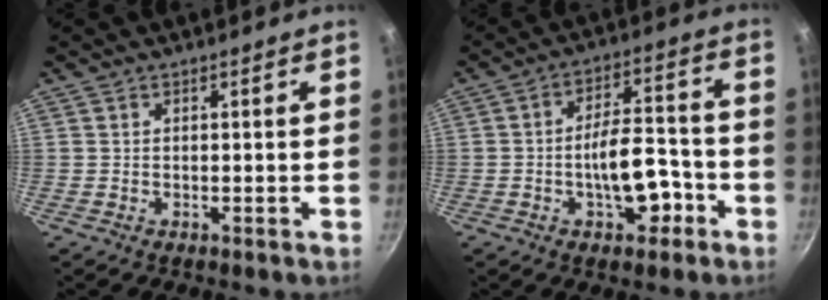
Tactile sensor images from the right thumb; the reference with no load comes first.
{"total": 10.5, "force": [-3.9, 5.3, 8.2], "torque": [-0.095, 0.045, -0.055]}